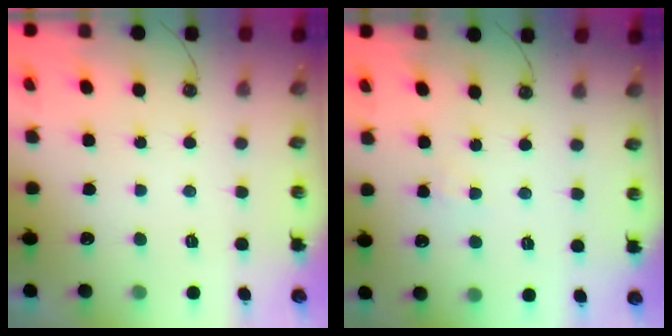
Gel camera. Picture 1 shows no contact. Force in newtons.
{"total": 1.6, "press": 1.6, "slide": 0.3}